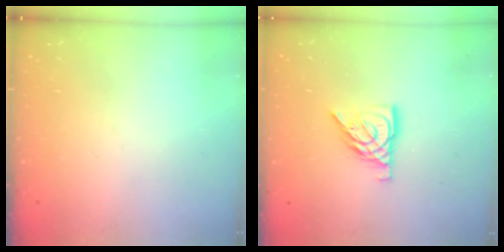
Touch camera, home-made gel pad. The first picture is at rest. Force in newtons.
{"total": 10.3, "press": 10.2, "slide": 0.8}